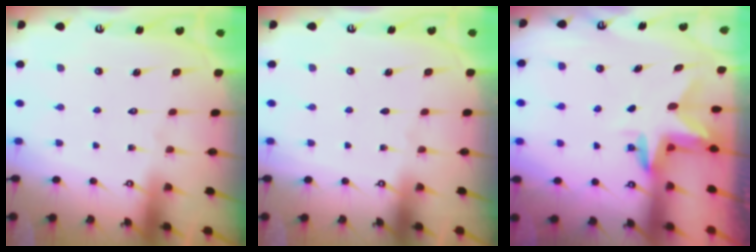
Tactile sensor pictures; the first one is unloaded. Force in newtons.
{"total": 0.0}
{"total": 2.9, "press": 2.9, "slide": 0.2}